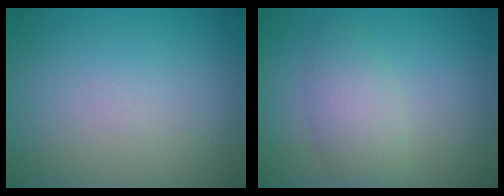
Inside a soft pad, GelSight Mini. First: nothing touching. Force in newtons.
{"total": 3.2, "press": 3.2, "slide": 0.1}